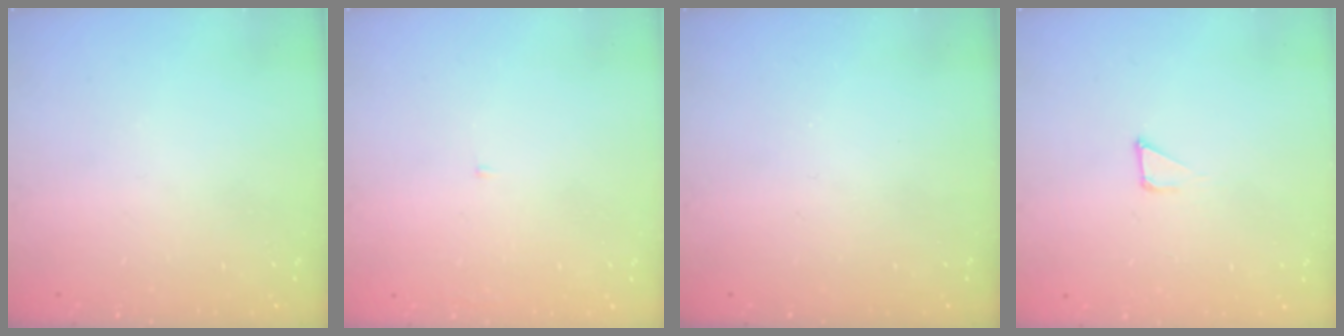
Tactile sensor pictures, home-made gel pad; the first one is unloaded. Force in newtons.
{"total": 2.1, "press": 2.1, "slide": 0.2}
{"total": 0.0}
{"total": 1.3, "press": 1.3, "slide": 0.0}